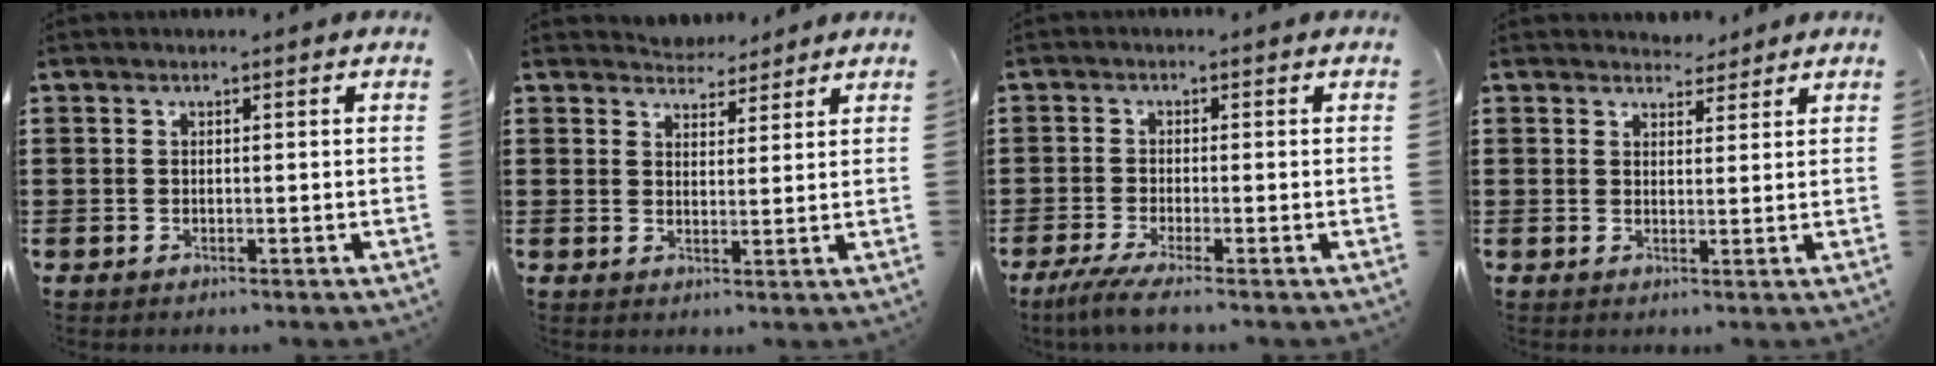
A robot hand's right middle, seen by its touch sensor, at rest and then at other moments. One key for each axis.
{"total": 3.8, "fx": 3.6, "fy": 1.1, "fz": -0.3, "tx": 0.001, "ty": -0.012, "tz": 0.070}
{"total": 3.0, "fx": -2.1, "fy": -0.2, "fz": 2.1, "tx": -0.050, "ty": -0.015, "tz": -0.041}
{"total": 3.0, "fx": 2.8, "fy": 1.1, "fz": -0.1, "tx": 0.001, "ty": -0.004, "tz": 0.053}